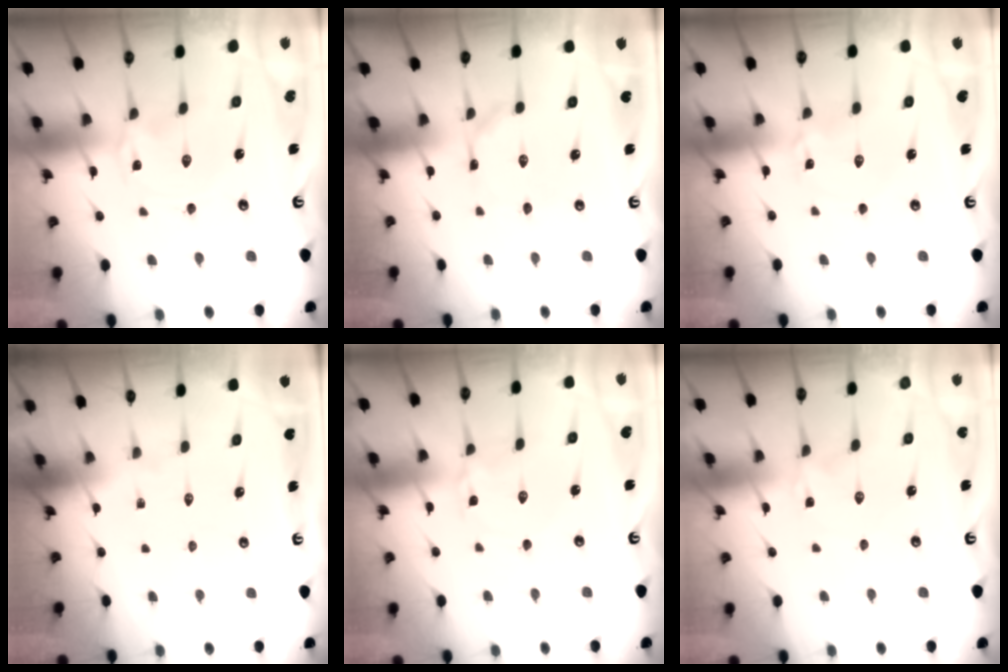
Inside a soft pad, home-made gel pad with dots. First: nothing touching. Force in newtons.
{"total": 1.4, "press": 1.4, "slide": 0.1}
{"total": 1.6, "press": 1.6, "slide": 0.2}
{"total": 0.0}
{"total": 2.8, "press": 2.8, "slide": 0.3}
{"total": 1.3, "press": 1.3, "slide": 0.3}